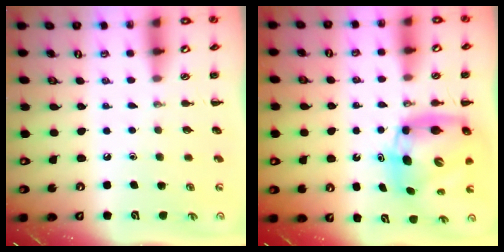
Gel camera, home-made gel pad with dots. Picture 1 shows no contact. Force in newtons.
{"total": 9.0, "press": 8.7, "slide": 2.3}